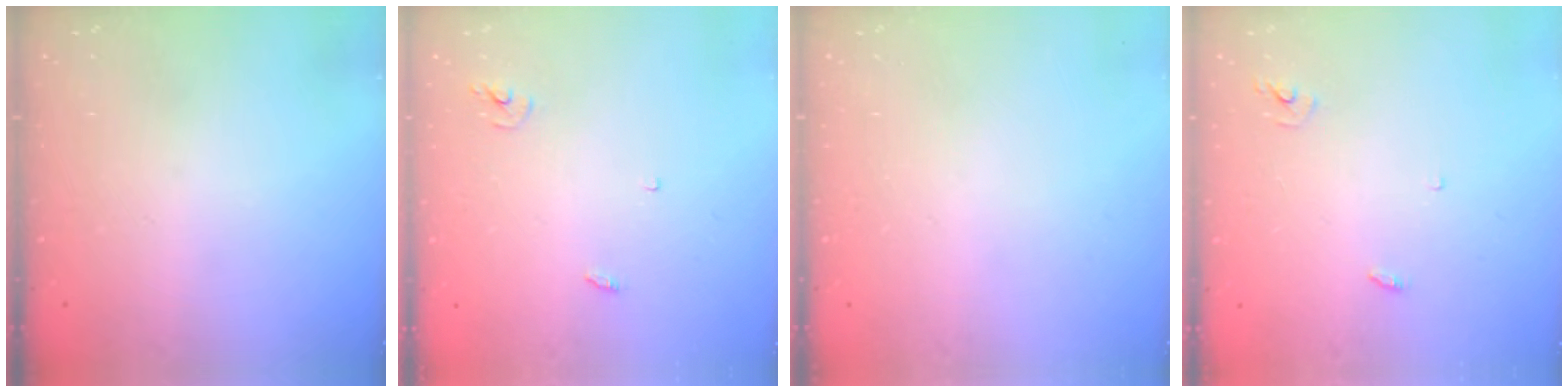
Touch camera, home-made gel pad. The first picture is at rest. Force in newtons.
{"total": 2.9, "press": 2.9, "slide": 0.2}
{"total": 0.0}
{"total": 2.9, "press": 2.9, "slide": 0.2}